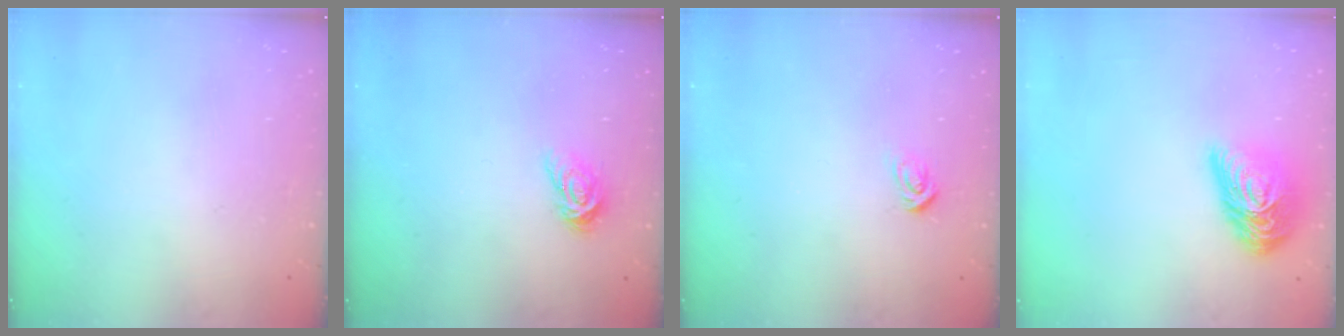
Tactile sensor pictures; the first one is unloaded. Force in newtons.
{"total": 5.6, "press": 5.6, "slide": 0.3}
{"total": 3.0, "press": 2.9, "slide": 0.4}
{"total": 14.8, "press": 14.8, "slide": 1.0}